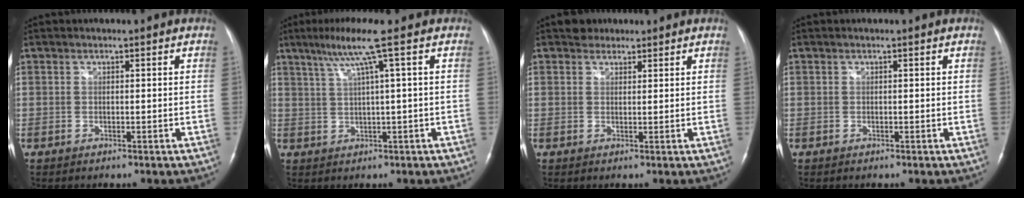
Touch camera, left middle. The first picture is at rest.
{"total": 6.4, "force": [3.2, -1.6, 5.2], "torque": [-0.104, 0.015, 0.063]}
{"total": 2.1, "force": [1.7, 1.3, 0.0], "torque": [0.002, 0.008, 0.024]}
{"total": 0.0}